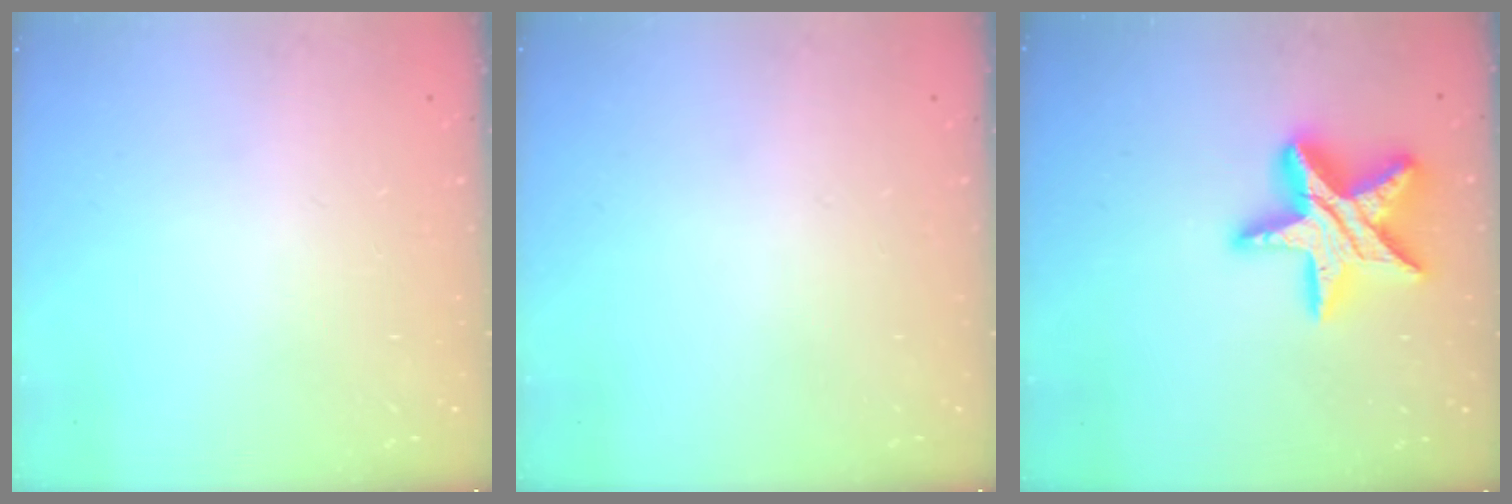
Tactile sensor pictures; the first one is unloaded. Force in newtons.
{"total": 0.0}
{"total": 21.1, "press": 21.0, "slide": 1.7}